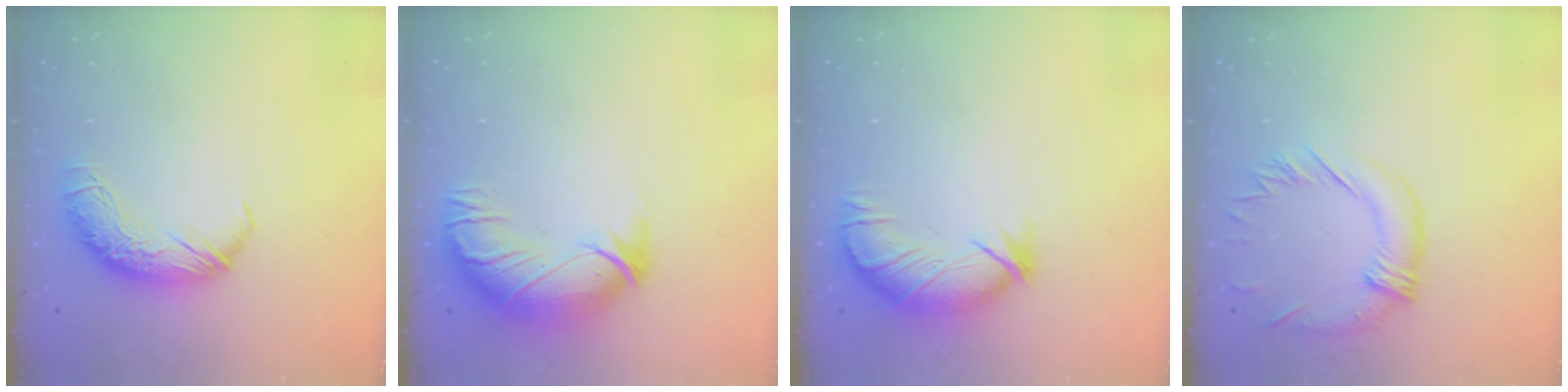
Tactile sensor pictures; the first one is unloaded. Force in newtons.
{"total": 3.0, "press": 0.2, "slide": 2.9}
{"total": 3.9, "press": 3.3, "slide": 2.1}
{"total": 1.1, "press": 0.2, "slide": 1.1}